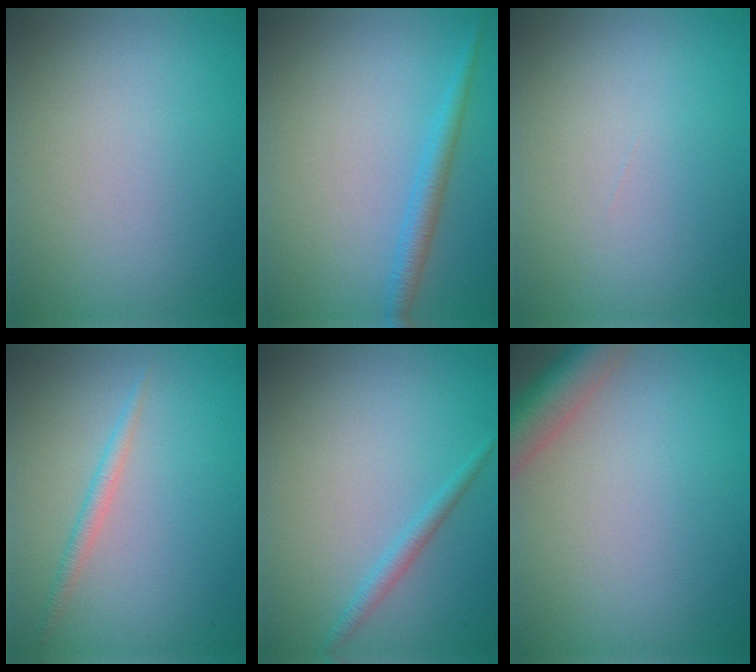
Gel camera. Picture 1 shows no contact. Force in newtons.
{"total": 2.1, "press": 2.1, "slide": 0.1}
{"total": 0.0}
{"total": 1.3, "press": 1.3, "slide": 0.0}
{"total": 1.4, "press": 1.4, "slide": 0.0}
{"total": 4.6, "press": 4.6, "slide": 0.3}